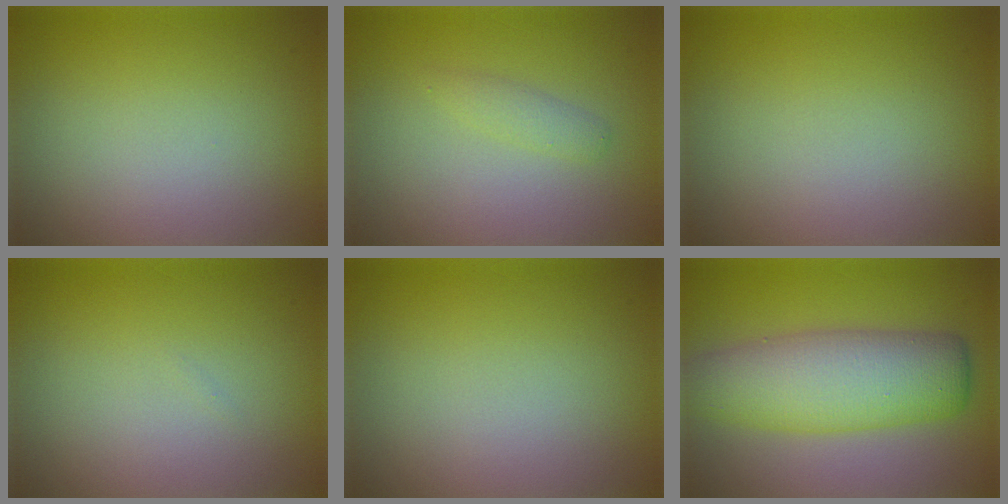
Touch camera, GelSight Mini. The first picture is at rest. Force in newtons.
{"total": 1.1, "press": 1.1, "slide": 0.1}
{"total": 0.0}
{"total": 0.0}
{"total": 0.0}
{"total": 7.3, "press": 7.3, "slide": 0.2}